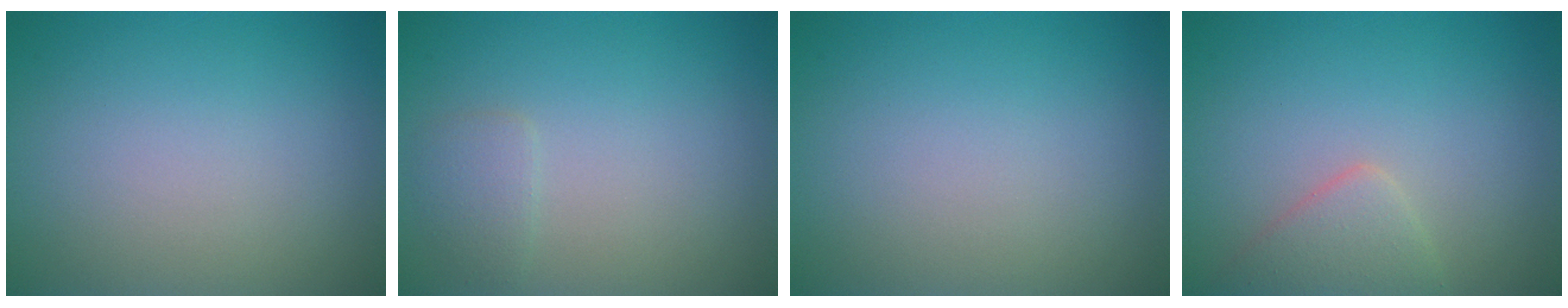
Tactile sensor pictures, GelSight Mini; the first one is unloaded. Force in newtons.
{"total": 1.3, "press": 1.3, "slide": 0.1}
{"total": 0.0}
{"total": 2.3, "press": 2.3, "slide": 0.0}